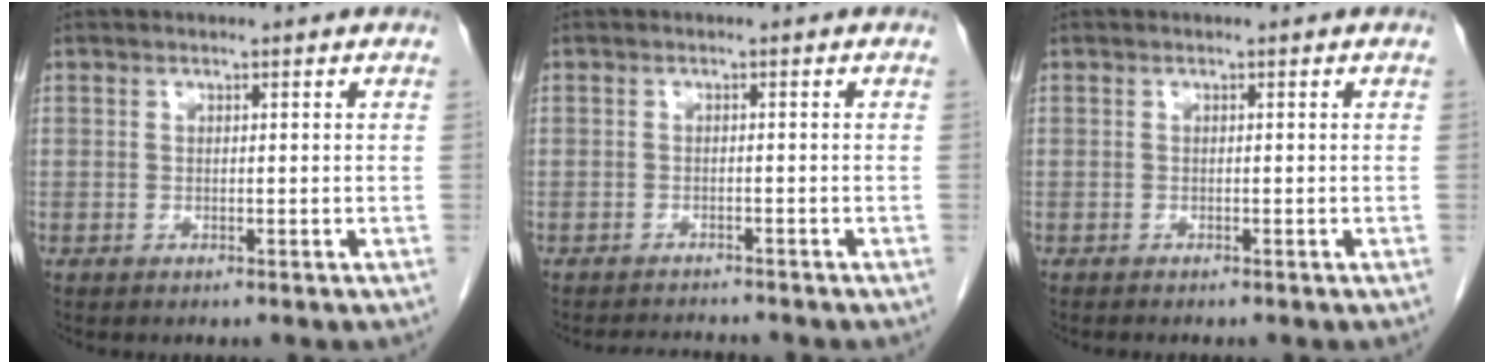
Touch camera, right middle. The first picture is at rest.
{"total": 3.0, "force": [-3.0, 0.0, 0.3], "torque": [-0.008, -0.014, -0.045]}
{"total": 0.9, "force": [-0.8, 0.0, 0.4], "torque": [-0.011, -0.004, -0.010]}